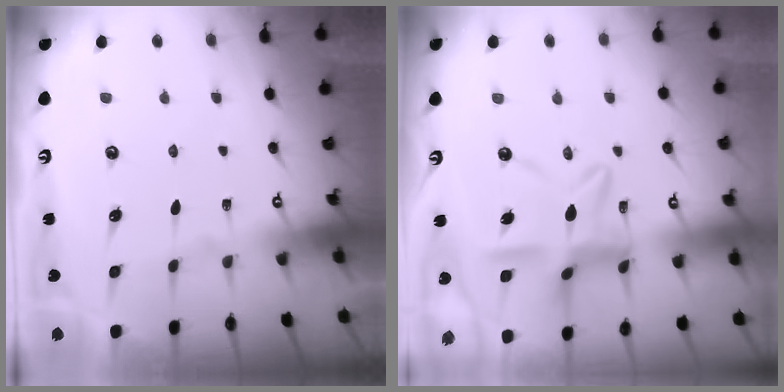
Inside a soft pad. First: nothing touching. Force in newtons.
{"total": 14.3, "press": 14.2, "slide": 1.4}